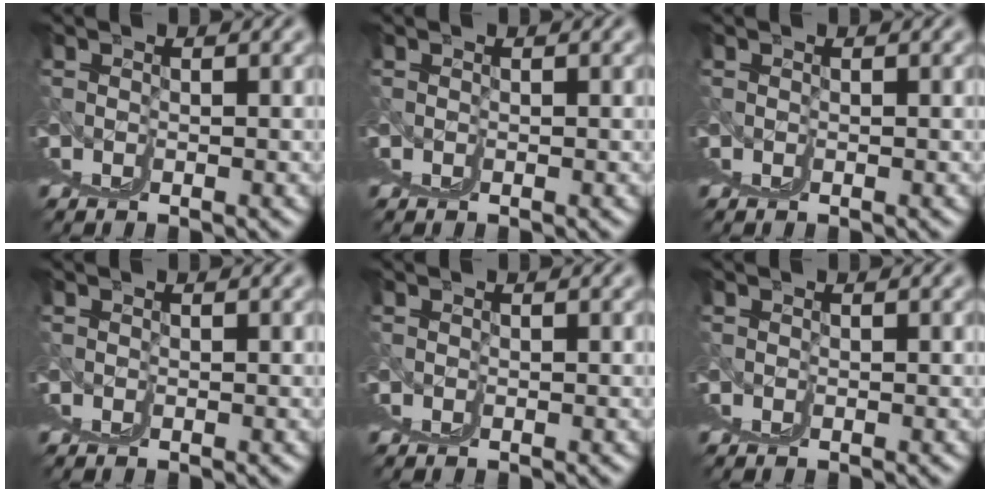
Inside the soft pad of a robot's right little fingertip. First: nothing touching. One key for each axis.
{"total": 0.0}
{"total": 0.0}
{"total": 0.0}
{"total": 0.0}
{"total": 0.0}